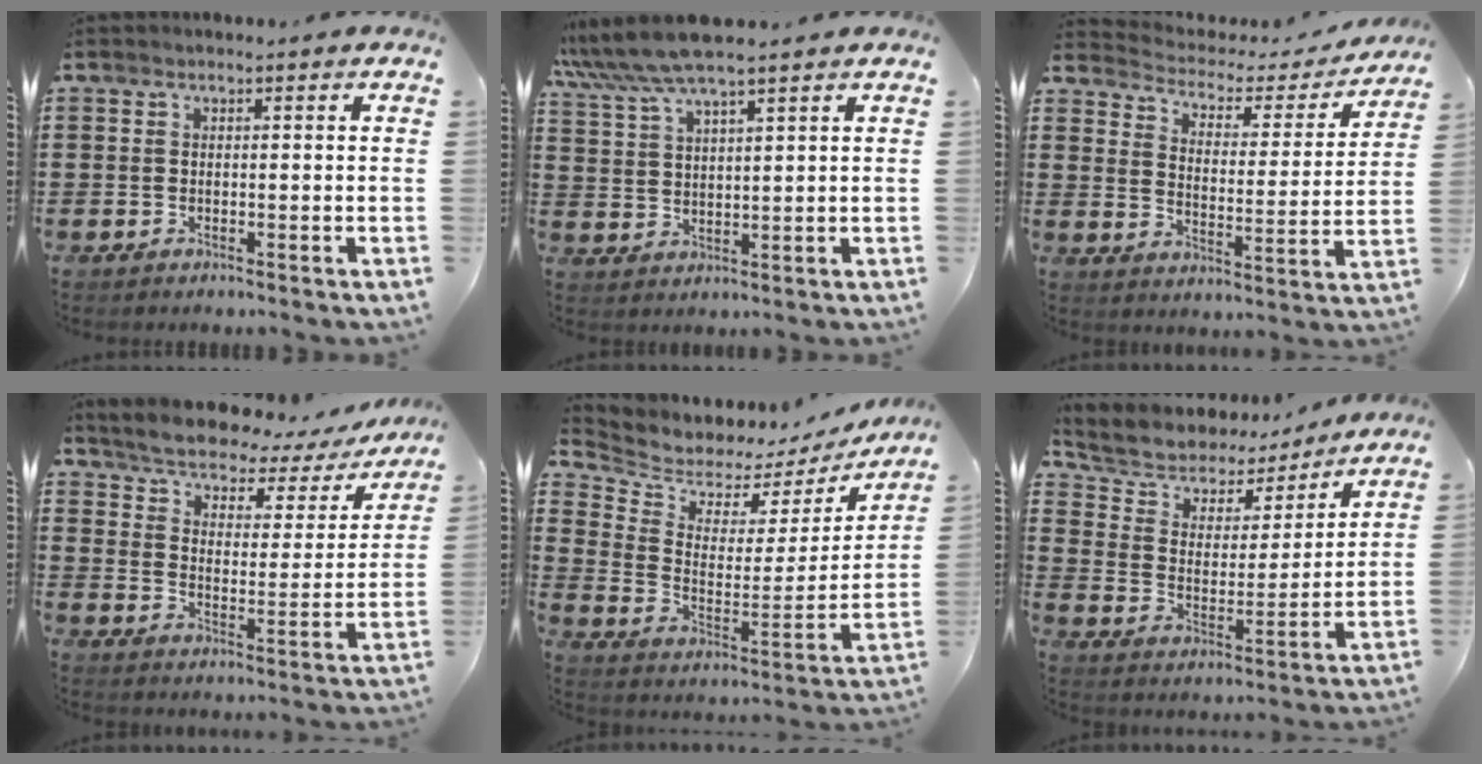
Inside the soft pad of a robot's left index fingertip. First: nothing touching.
{"total": 6.8, "force": [5.6, 0.4, 3.8], "torque": [-0.089, -0.014, 0.101]}
{"total": 2.9, "force": [2.6, 1.1, 0.6], "torque": [-0.033, -0.020, 0.035]}
{"total": 4.1, "force": [3.8, 0.7, 1.2], "torque": [-0.047, -0.030, 0.057]}
{"total": 4.6, "force": [4.3, 1.6, 0.3], "torque": [-0.040, -0.041, 0.070]}
{"total": 5.1, "force": [4.2, 2.8, 0.6], "torque": [-0.047, -0.025, 0.066]}